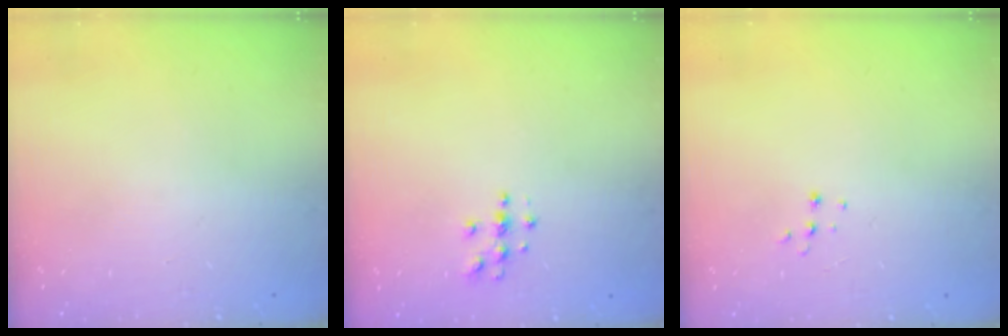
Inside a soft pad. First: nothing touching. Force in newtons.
{"total": 3.8, "press": 3.8, "slide": 0.4}
{"total": 4.9, "press": 4.9, "slide": 0.7}